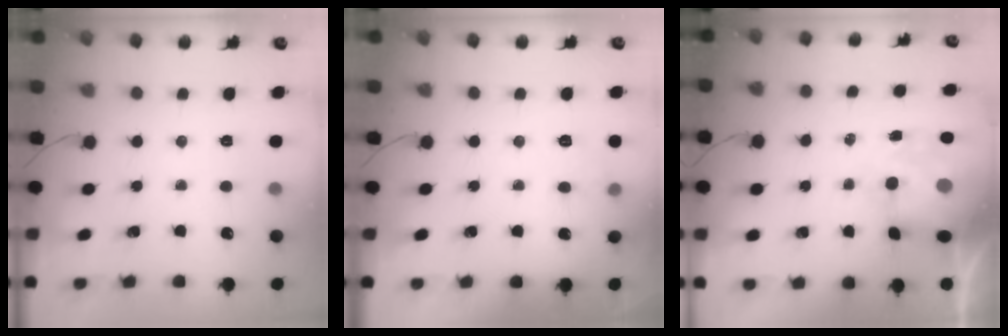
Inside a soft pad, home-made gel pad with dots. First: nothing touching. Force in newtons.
{"total": 7.0, "press": 6.9, "slide": 1.5}
{"total": 6.0, "press": 5.8, "slide": 1.6}